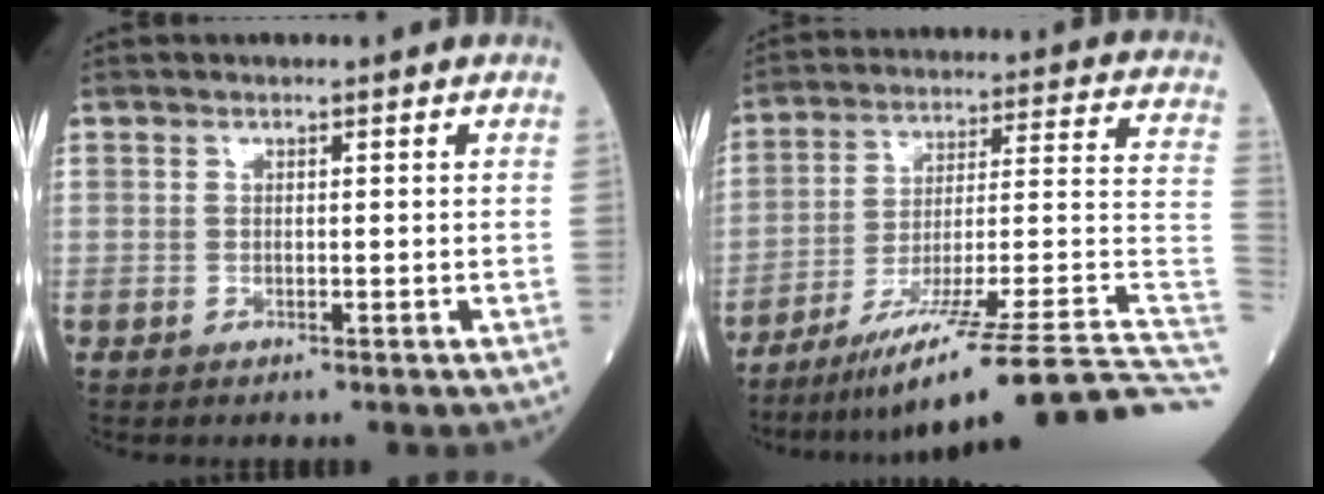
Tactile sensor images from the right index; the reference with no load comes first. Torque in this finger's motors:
{"motor_torque": [-1.09, -0.86, 0.00, 0.00]}